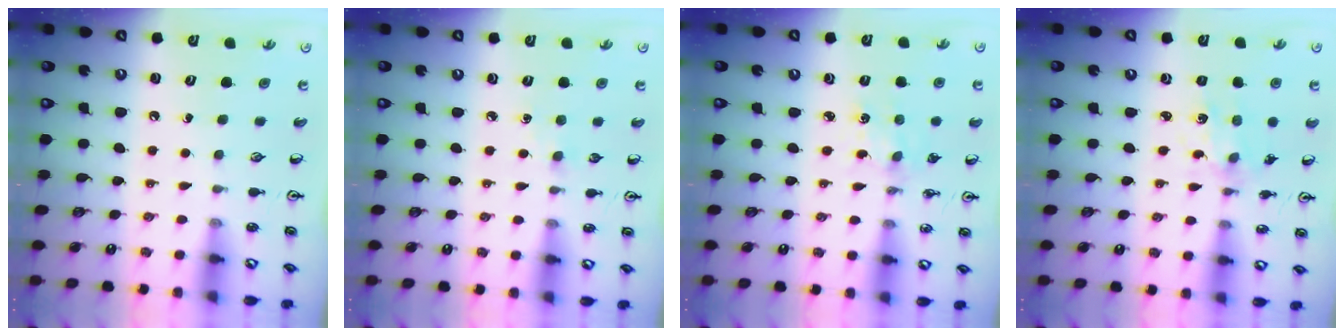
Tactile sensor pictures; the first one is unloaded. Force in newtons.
{"total": 2.7, "press": 2.7, "slide": 0.4}
{"total": 3.1, "press": 3.1, "slide": 0.4}
{"total": 1.7, "press": 1.7, "slide": 0.0}